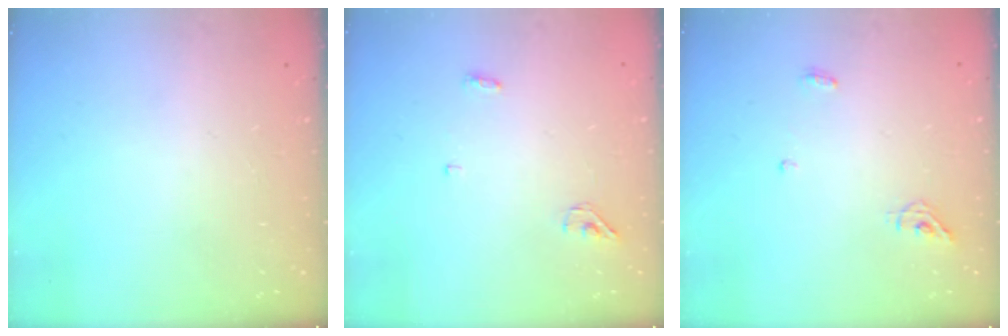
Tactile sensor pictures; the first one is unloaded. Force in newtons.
{"total": 3.6, "press": 3.5, "slide": 0.9}
{"total": 5.1, "press": 5.0, "slide": 0.8}